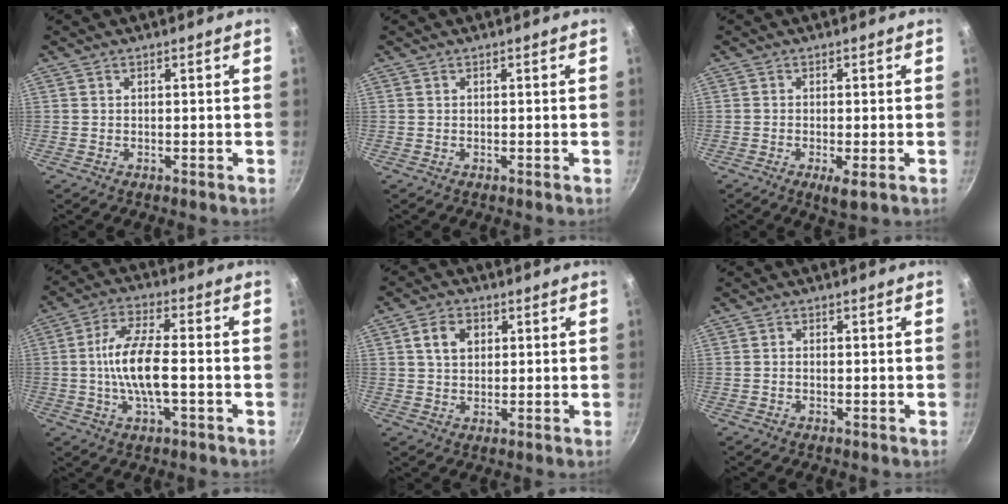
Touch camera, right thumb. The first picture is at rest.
{"total": 0.0}
{"total": 3.2, "force": [-1.2, 0.7, 2.9], "torque": [-0.053, -0.006, -0.019]}
{"total": 11.2, "force": [-1.5, 4.2, 10.3], "torque": [-0.194, 0.024, -0.039]}
{"total": 6.0, "force": [1.8, 4.4, 3.6], "torque": [-0.046, 0.004, 0.028]}
{"total": 0.9, "force": [-0.2, 0.6, 0.6], "torque": [-0.012, 0.004, -0.005]}